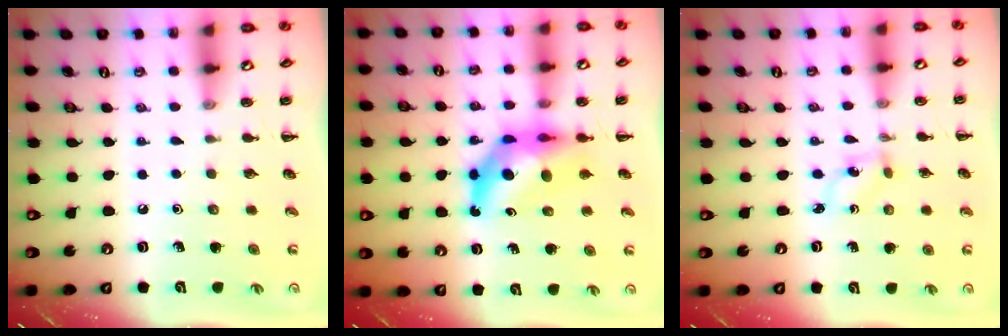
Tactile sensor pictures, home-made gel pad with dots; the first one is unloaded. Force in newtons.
{"total": 9.7, "press": 9.1, "slide": 3.3}
{"total": 1.7, "press": 1.5, "slide": 0.8}